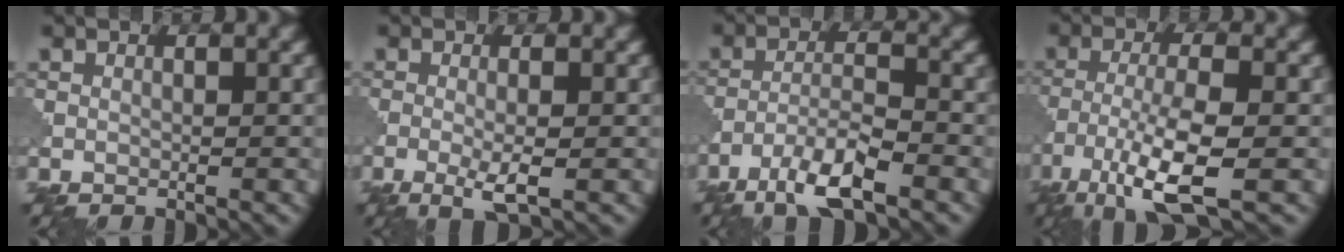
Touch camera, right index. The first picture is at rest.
{"total": 2.8, "force": [-0.9, 0.5, 2.6], "torque": [-0.052, -0.003, -0.019]}
{"total": 5.6, "force": [-3.9, 1.2, 3.9], "torque": [-0.075, -0.001, -0.079]}
{"total": 8.1, "force": [-4.3, 2.1, 6.6], "torque": [-0.130, -0.007, -0.085]}